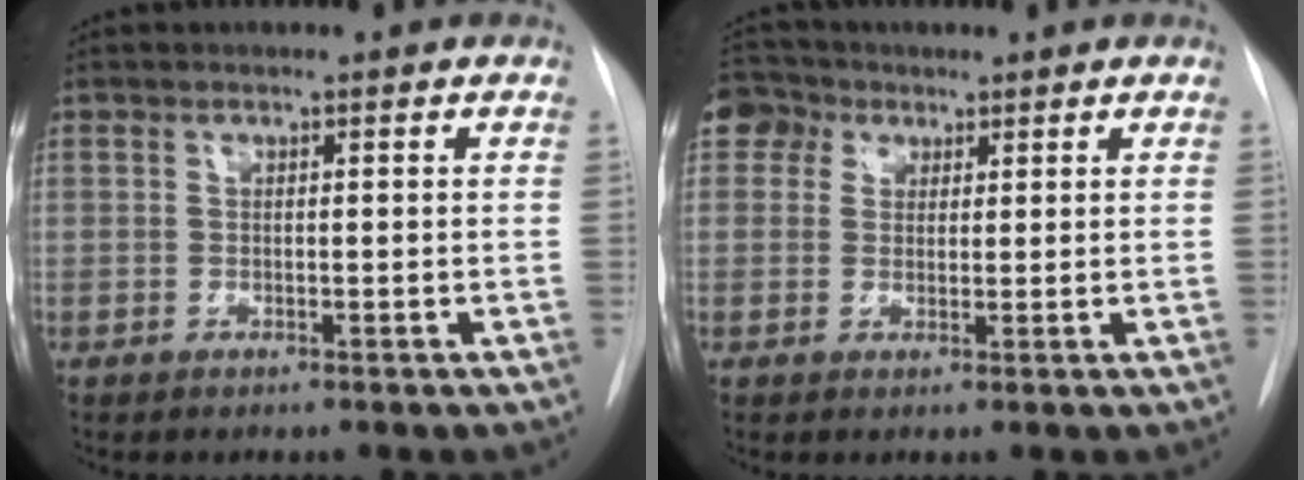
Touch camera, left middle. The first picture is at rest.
{"total": 4.2, "force": [2.2, 3.6, 0.7], "torque": [-0.018, 0.017, 0.042]}